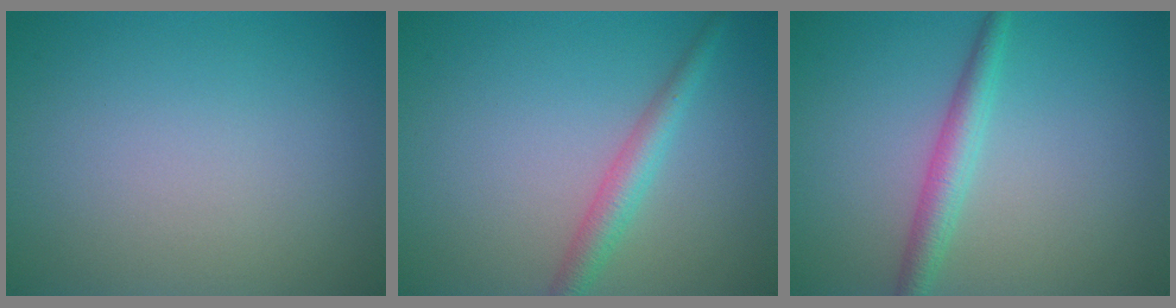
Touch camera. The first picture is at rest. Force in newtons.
{"total": 2.6, "press": 2.6, "slide": 0.0}
{"total": 2.7, "press": 2.6, "slide": 0.1}